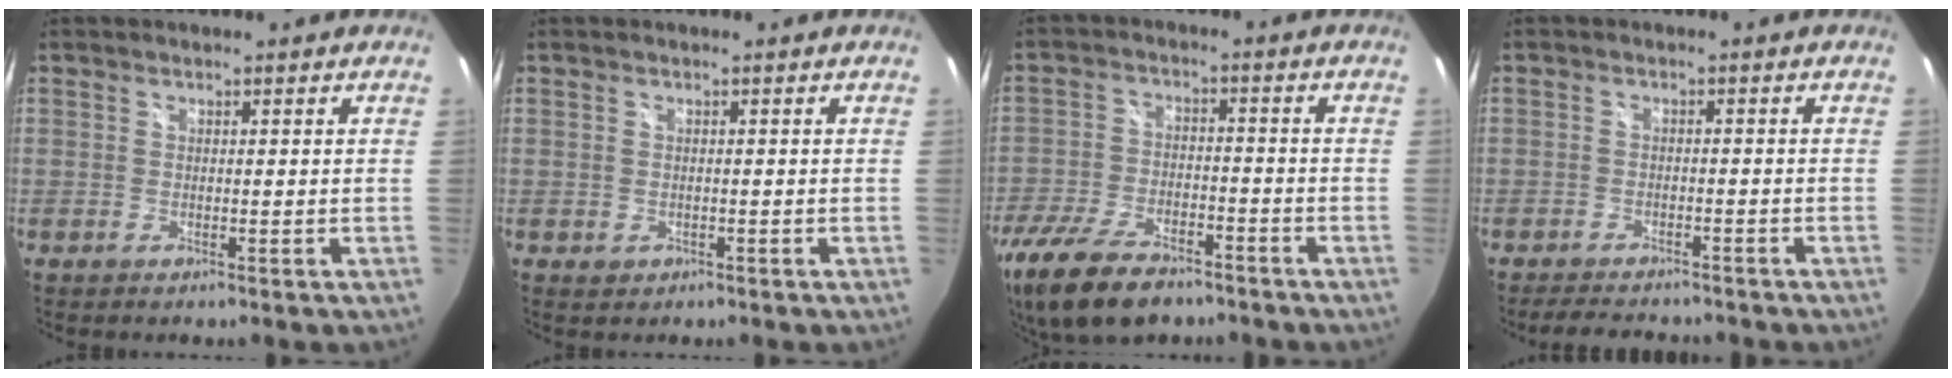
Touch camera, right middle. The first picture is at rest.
{"total": 1.3, "force": [-0.4, 1.2, 0.5], "torque": [-0.008, -0.001, -0.004]}
{"total": 16.8, "force": [-11.9, 7.4, 9.3], "torque": [-0.217, -0.032, -0.208]}
{"total": 6.2, "force": [-5.6, 1.9, 1.9], "torque": [-0.051, 0.006, -0.080]}